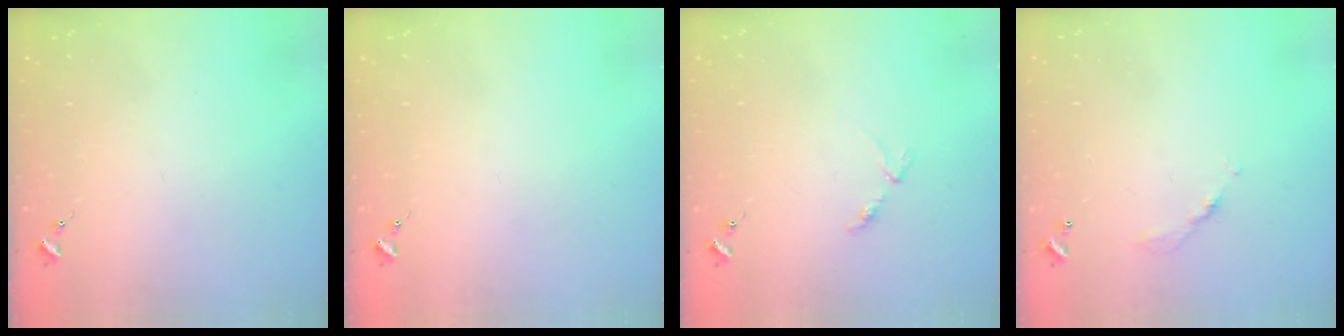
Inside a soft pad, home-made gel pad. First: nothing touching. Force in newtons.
{"total": 0.0}
{"total": 3.4, "press": 3.4, "slide": 0.5}
{"total": 4.4, "press": 4.3, "slide": 0.2}